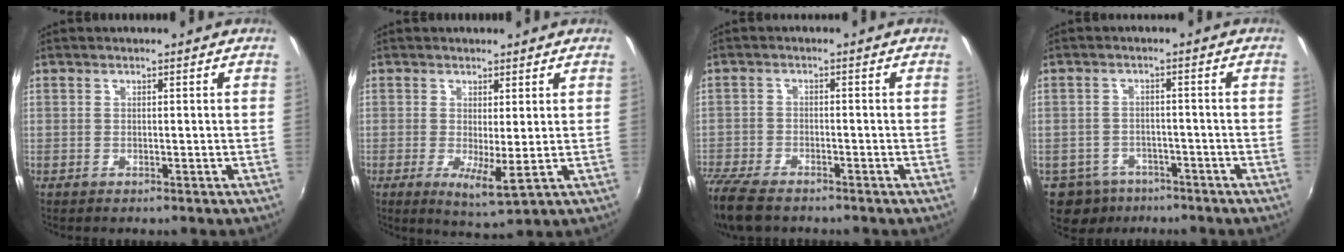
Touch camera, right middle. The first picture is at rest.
{"total": 4.8, "force": [-0.3, 0.8, 4.8], "torque": [-0.081, -0.014, -0.001]}
{"total": 10.3, "force": [-8.3, 3.5, 4.9], "torque": [-0.140, -0.037, -0.158]}
{"total": 7.8, "force": [-5.2, 5.5, 1.9], "torque": [-0.063, 0.002, -0.074]}